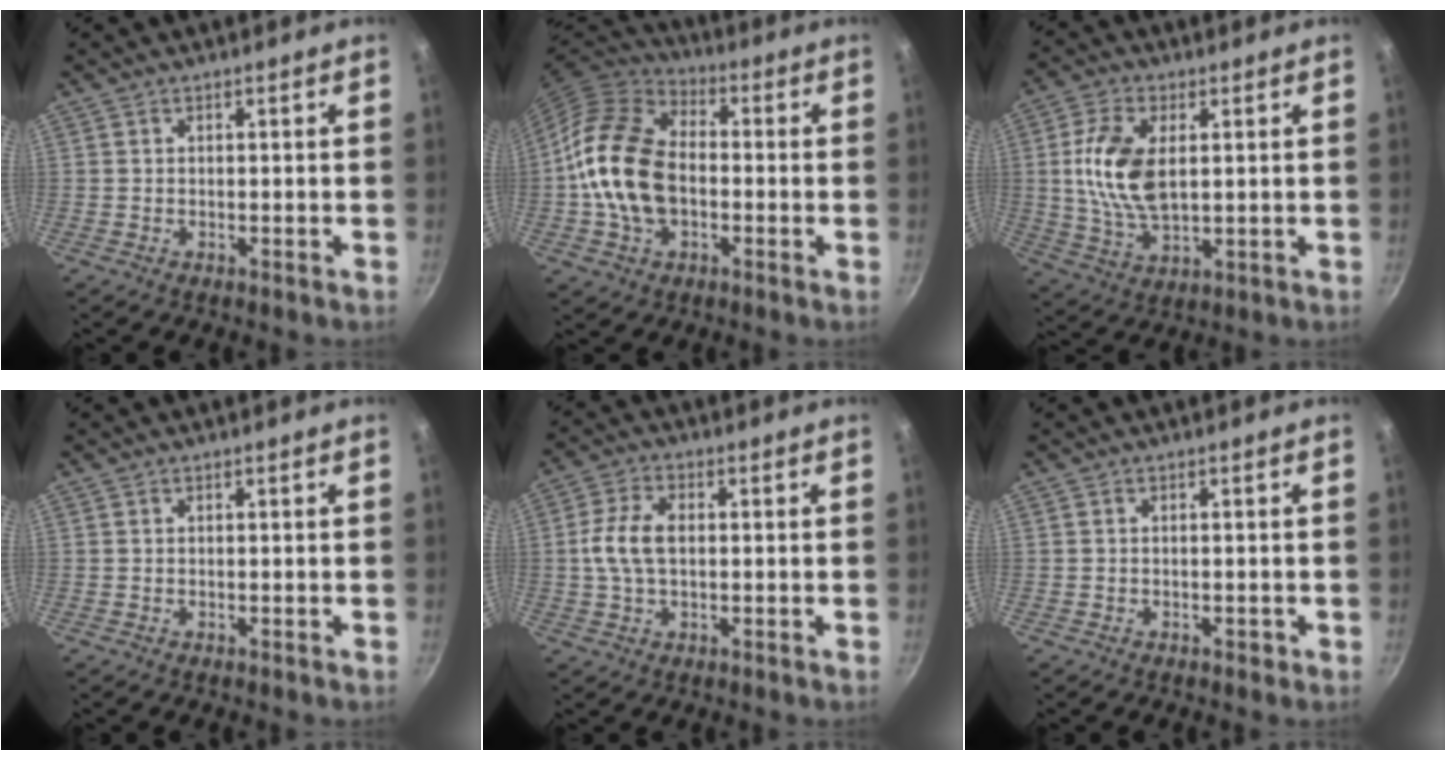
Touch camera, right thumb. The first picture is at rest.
{"total": 17.0, "force": [-1.5, 11.4, 12.6], "torque": [-0.215, 0.029, -0.044]}
{"total": 12.4, "force": [1.9, 6.7, 10.2], "torque": [-0.196, -0.004, 0.038]}
{"total": 0.0}
{"total": 7.4, "force": [0.3, 4.5, 5.9], "torque": [-0.119, 0.017, 0.000]}
{"total": 0.8, "force": [-0.4, 0.5, 0.5], "torque": [-0.006, 0.004, -0.004]}